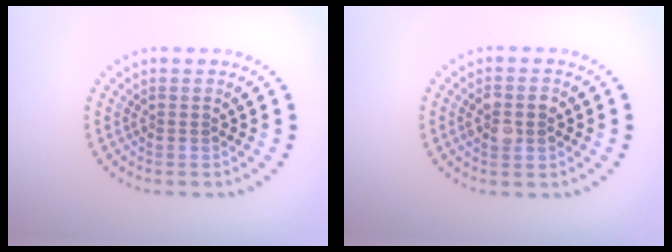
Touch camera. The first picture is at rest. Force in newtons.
{"total": 2.7, "press": 2.7, "slide": 0.1}